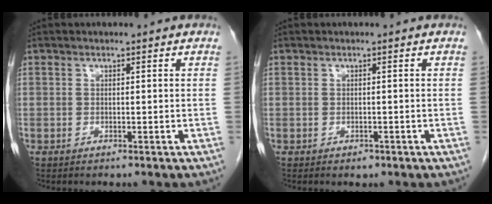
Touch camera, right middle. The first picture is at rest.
{"total": 0.8, "force": [-0.5, 0.5, 0.3], "torque": [-0.008, 0.000, -0.003]}